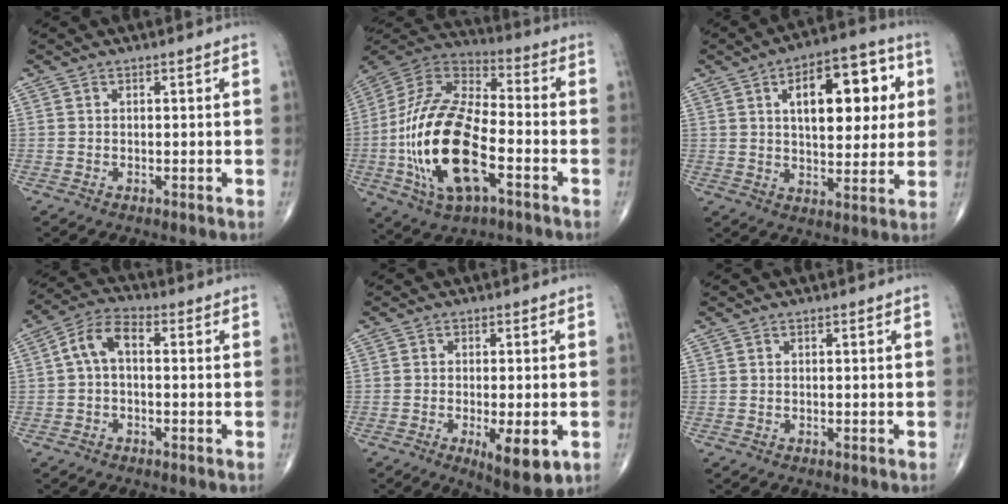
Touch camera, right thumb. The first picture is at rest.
{"total": 23.6, "force": [-6.1, 11.0, 20.0], "torque": [-0.408, 0.023, -0.107]}
{"total": 17.1, "force": [4.7, 8.5, 14.1], "torque": [-0.159, 0.003, 0.066]}
{"total": 6.6, "force": [0.2, 3.7, 5.4], "torque": [-0.101, 0.026, -0.007]}
{"total": 8.4, "force": [-2.7, 2.6, 7.5], "torque": [-0.106, -0.017, -0.036]}
{"total": 0.0}